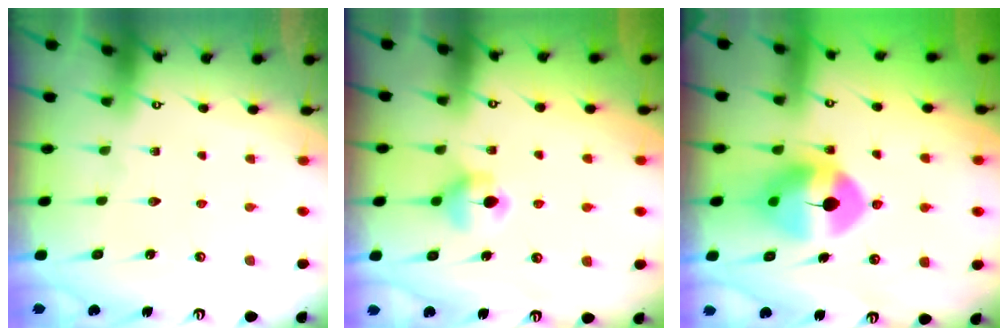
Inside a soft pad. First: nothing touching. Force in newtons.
{"total": 5.9, "press": 5.9, "slide": 0.7}
{"total": 10.2, "press": 10.0, "slide": 1.6}